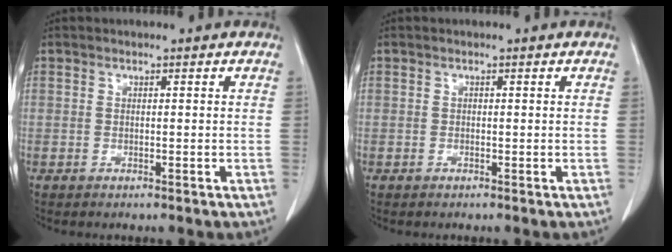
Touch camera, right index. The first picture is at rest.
{"total": 0.0}